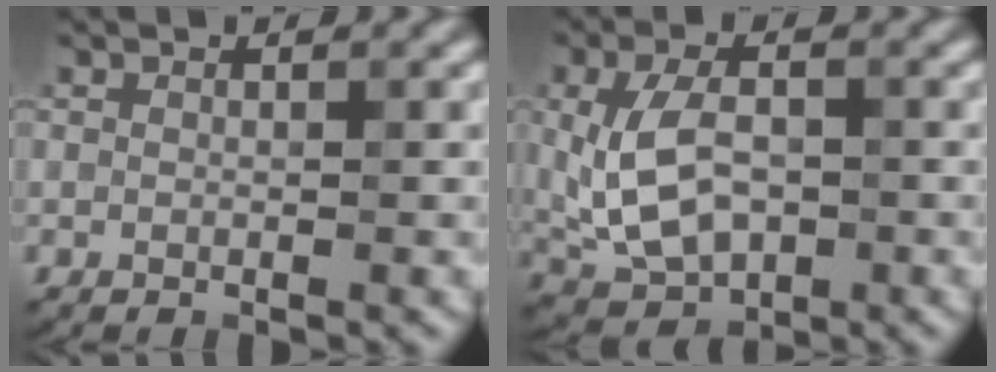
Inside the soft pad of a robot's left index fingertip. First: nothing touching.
{"total": 6.6, "force": [-0.3, 4.0, 5.2], "torque": [-0.108, -0.004, -0.003]}